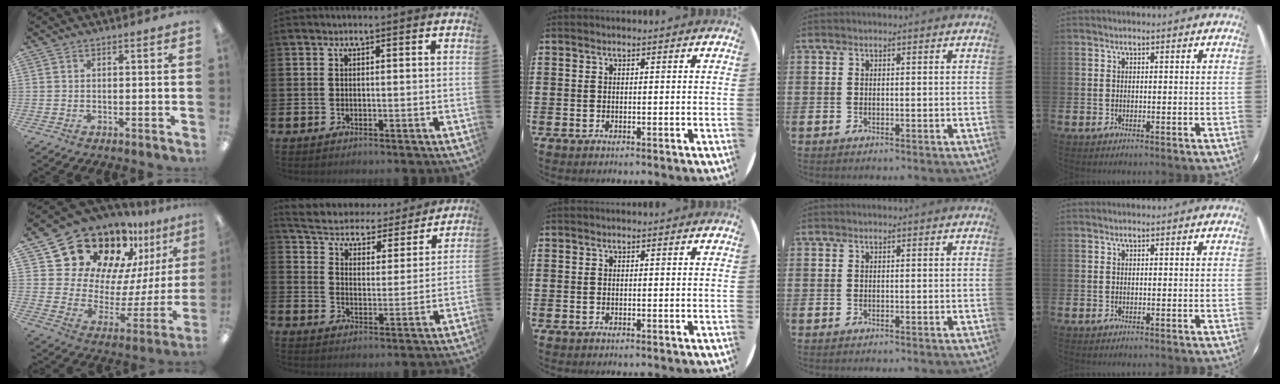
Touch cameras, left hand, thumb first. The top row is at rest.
{"thumb": {"total": 20.4, "force": [17.0, 9.9, 5.6], "torque": [-0.112, -0.139, 0.313]}, "index": {"total": 5.1, "force": [5.0, 1.3, 0.5], "torque": [-0.038, -0.044, 0.081]}}